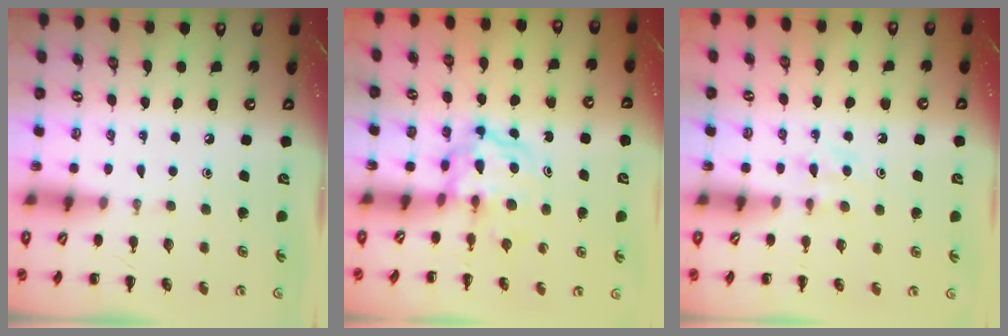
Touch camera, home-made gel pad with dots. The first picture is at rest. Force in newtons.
{"total": 3.9, "press": 3.9, "slide": 0.5}
{"total": 3.7, "press": 3.6, "slide": 1.2}